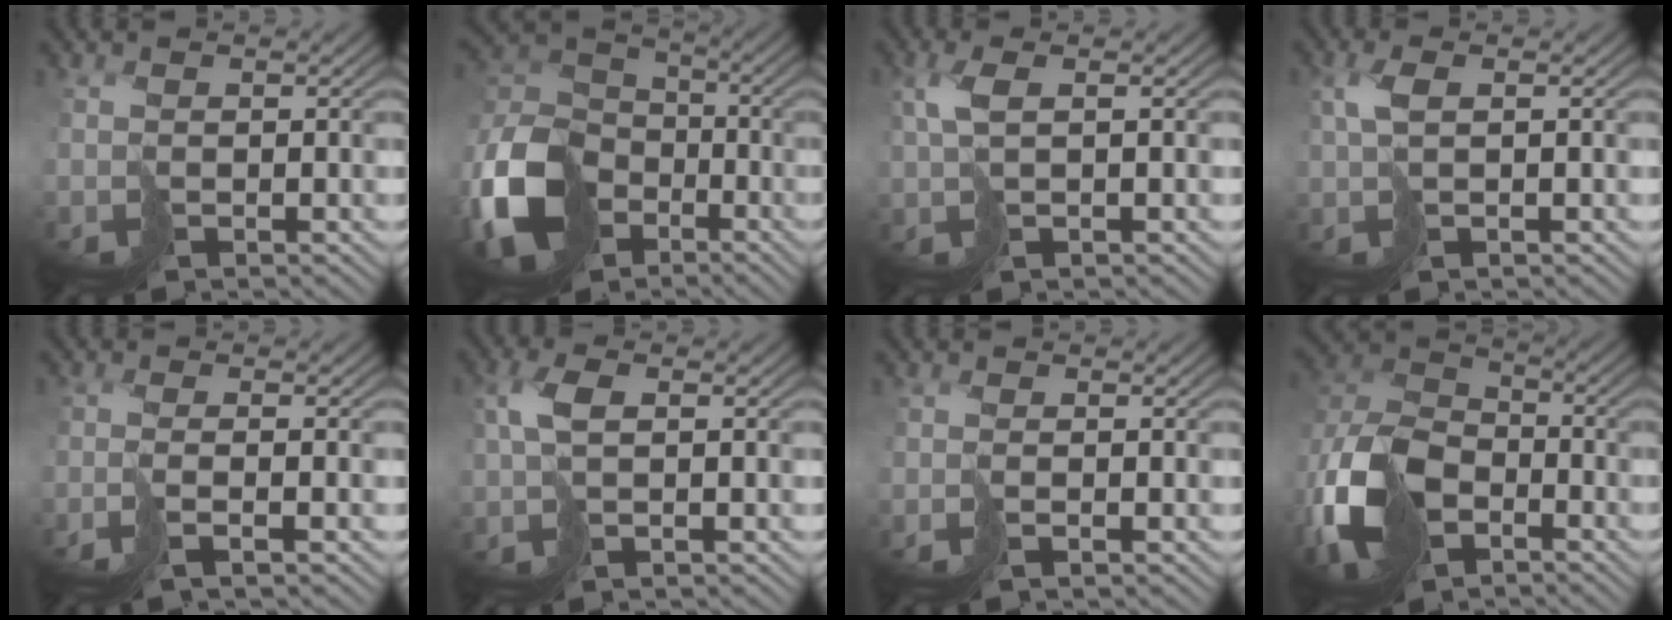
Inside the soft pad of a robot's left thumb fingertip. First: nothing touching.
{"total": 15.1, "force": [-6.1, 11.0, 8.4], "torque": [-0.233, -0.038, -0.129]}
{"total": 3.3, "force": [1.1, 1.0, 3.0], "torque": [-0.062, 0.011, 0.020]}
{"total": 2.8, "force": [0.9, 0.9, 2.5], "torque": [-0.056, 0.009, 0.017]}
{"total": 4.1, "force": [-1.9, 1.0, 3.5], "torque": [-0.059, 0.001, -0.049]}
{"total": 3.6, "force": [0.5, 1.4, 3.2], "torque": [-0.074, 0.007, 0.008]}
{"total": 1.6, "force": [-0.7, 0.3, 1.4], "torque": [-0.028, 0.000, -0.022]}
{"total": 15.7, "force": [-7.0, 10.0, 9.9], "torque": [-0.271, -0.045, -0.138]}